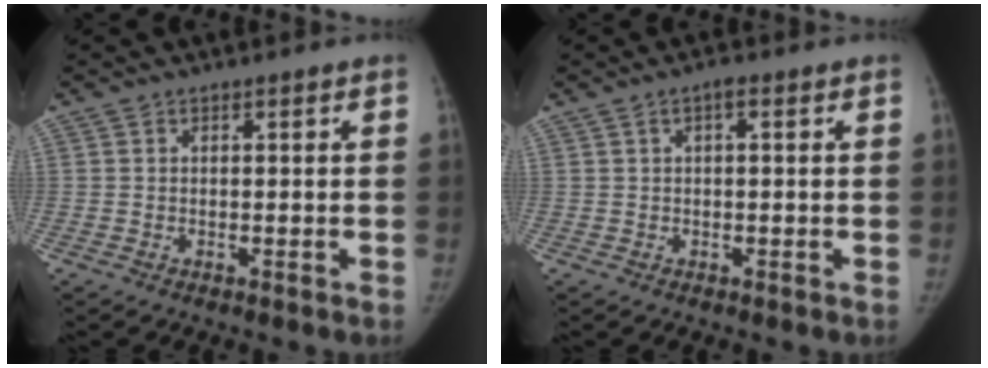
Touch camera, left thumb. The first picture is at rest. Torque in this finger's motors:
{"motor_torque": [-0.33, 0.16, -0.05, 0.22, 0.00]}